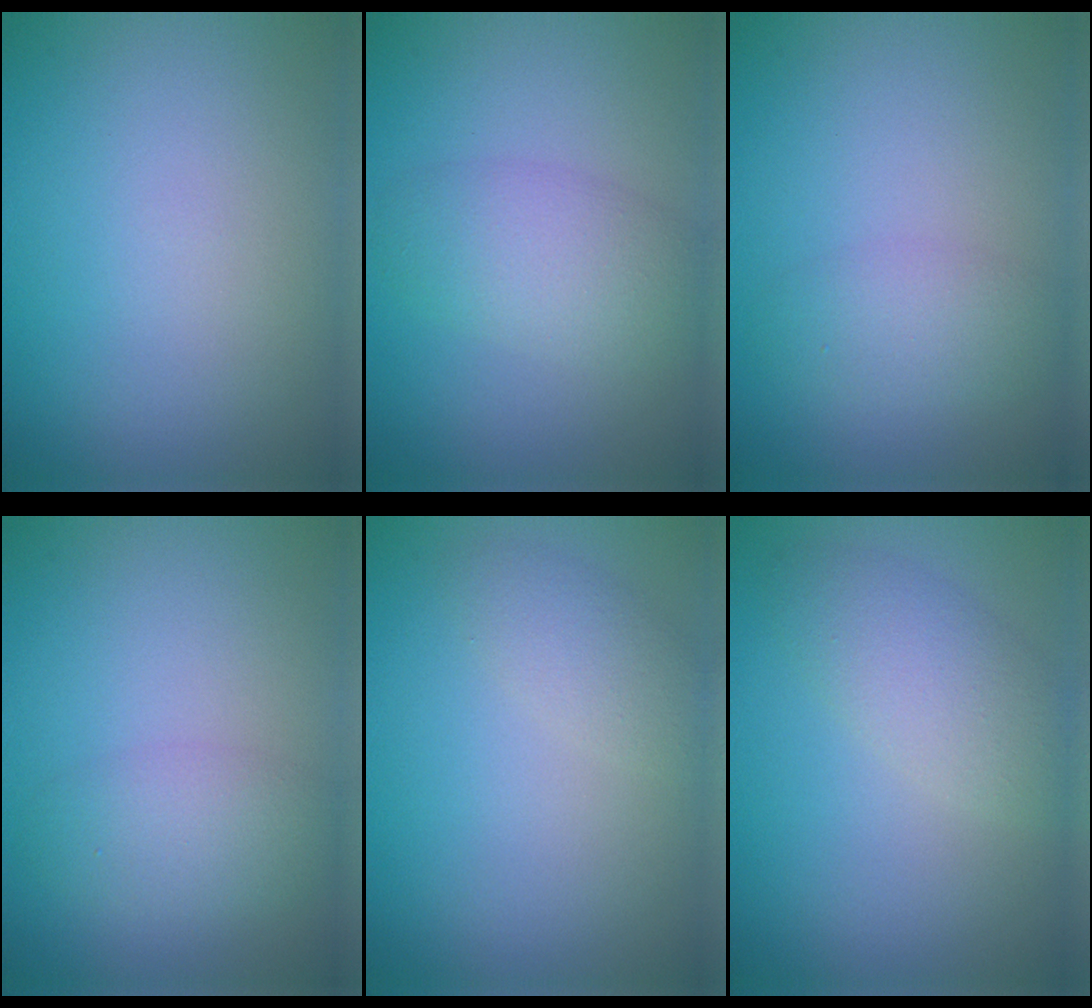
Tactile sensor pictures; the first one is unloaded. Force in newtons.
{"total": 2.4, "press": 2.4, "slide": 0.3}
{"total": 2.2, "press": 2.2, "slide": 0.1}
{"total": 1.8, "press": 1.8, "slide": 0.2}
{"total": 2.0, "press": 2.0, "slide": 0.0}
{"total": 3.6, "press": 3.6, "slide": 0.3}